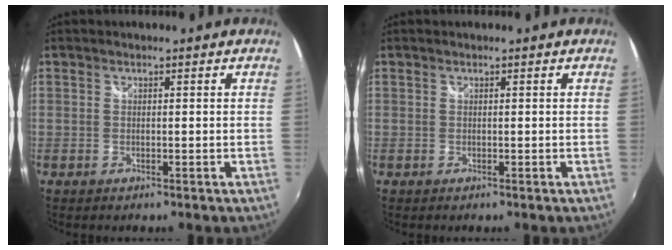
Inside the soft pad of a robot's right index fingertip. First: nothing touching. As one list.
[{"total": 0.0}]